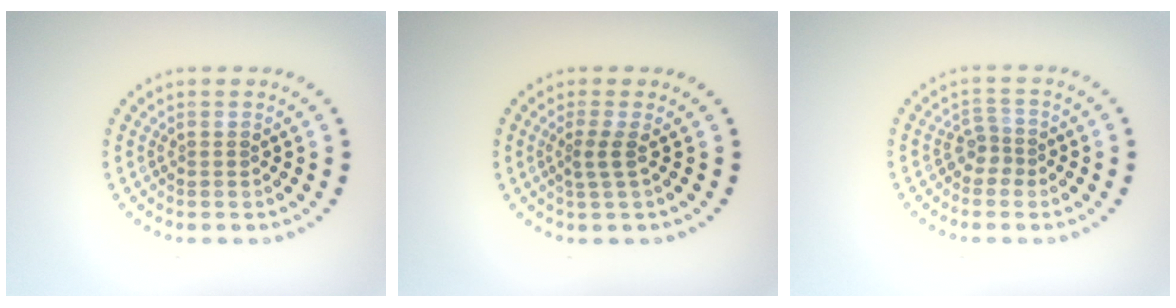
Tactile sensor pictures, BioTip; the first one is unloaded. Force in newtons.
{"total": 1.7, "press": 1.1, "slide": 1.3}
{"total": 1.8, "press": 1.3, "slide": 1.2}